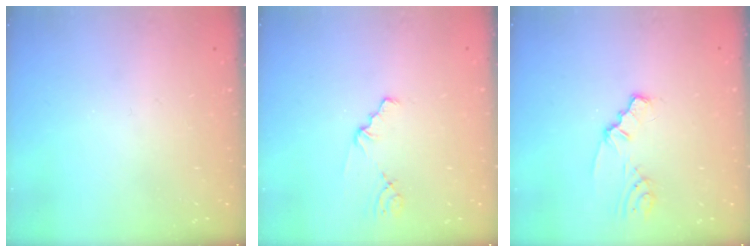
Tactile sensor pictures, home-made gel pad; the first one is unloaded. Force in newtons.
{"total": 1.4, "press": 1.3, "slide": 0.3}
{"total": 2.1, "press": 2.1, "slide": 0.2}